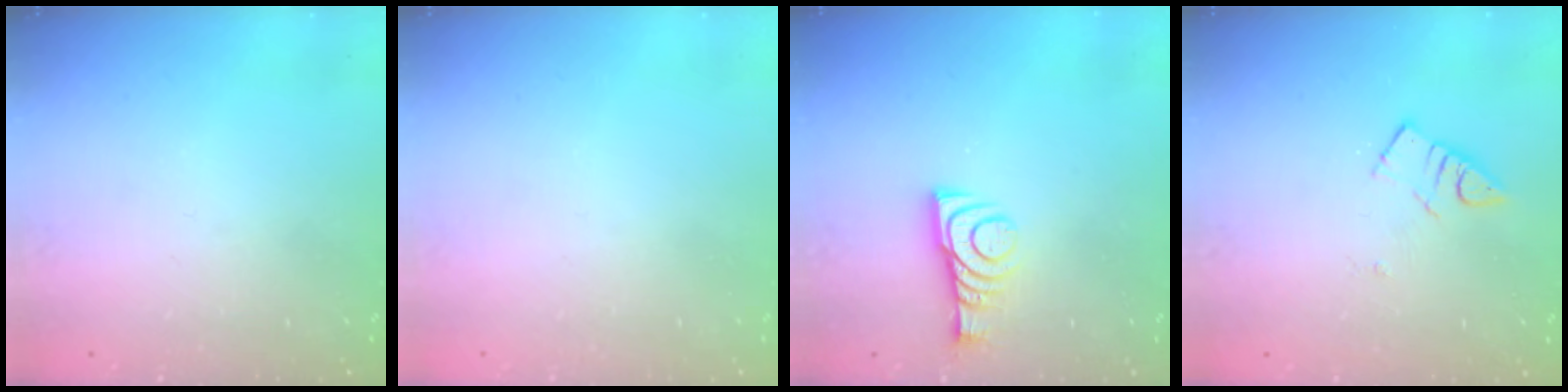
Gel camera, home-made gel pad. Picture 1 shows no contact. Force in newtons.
{"total": 1.8, "press": 1.7, "slide": 0.1}
{"total": 7.8, "press": 7.8, "slide": 0.7}
{"total": 3.3, "press": 3.3, "slide": 0.1}